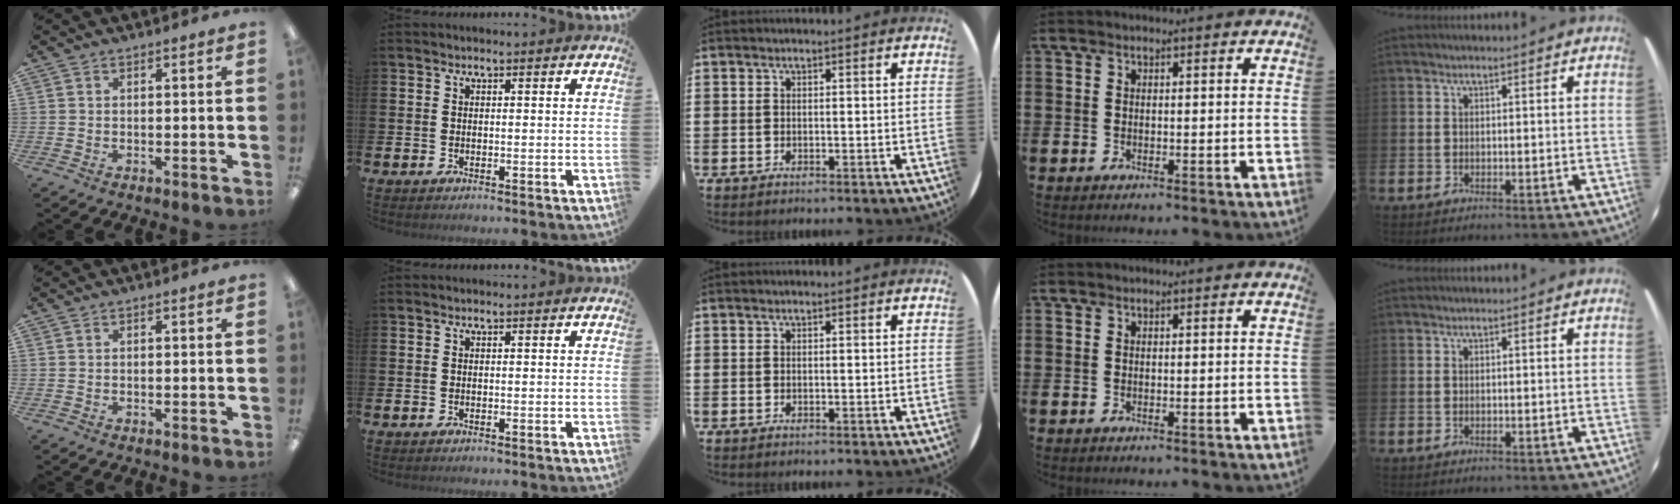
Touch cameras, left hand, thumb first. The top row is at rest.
{}